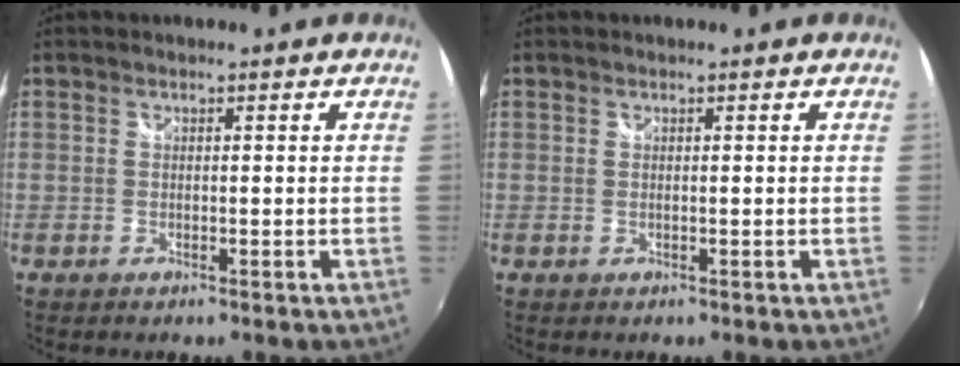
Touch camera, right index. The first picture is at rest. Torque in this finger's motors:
{"motor_torque": [0.00, 0.00, 0.00, 0.00]}